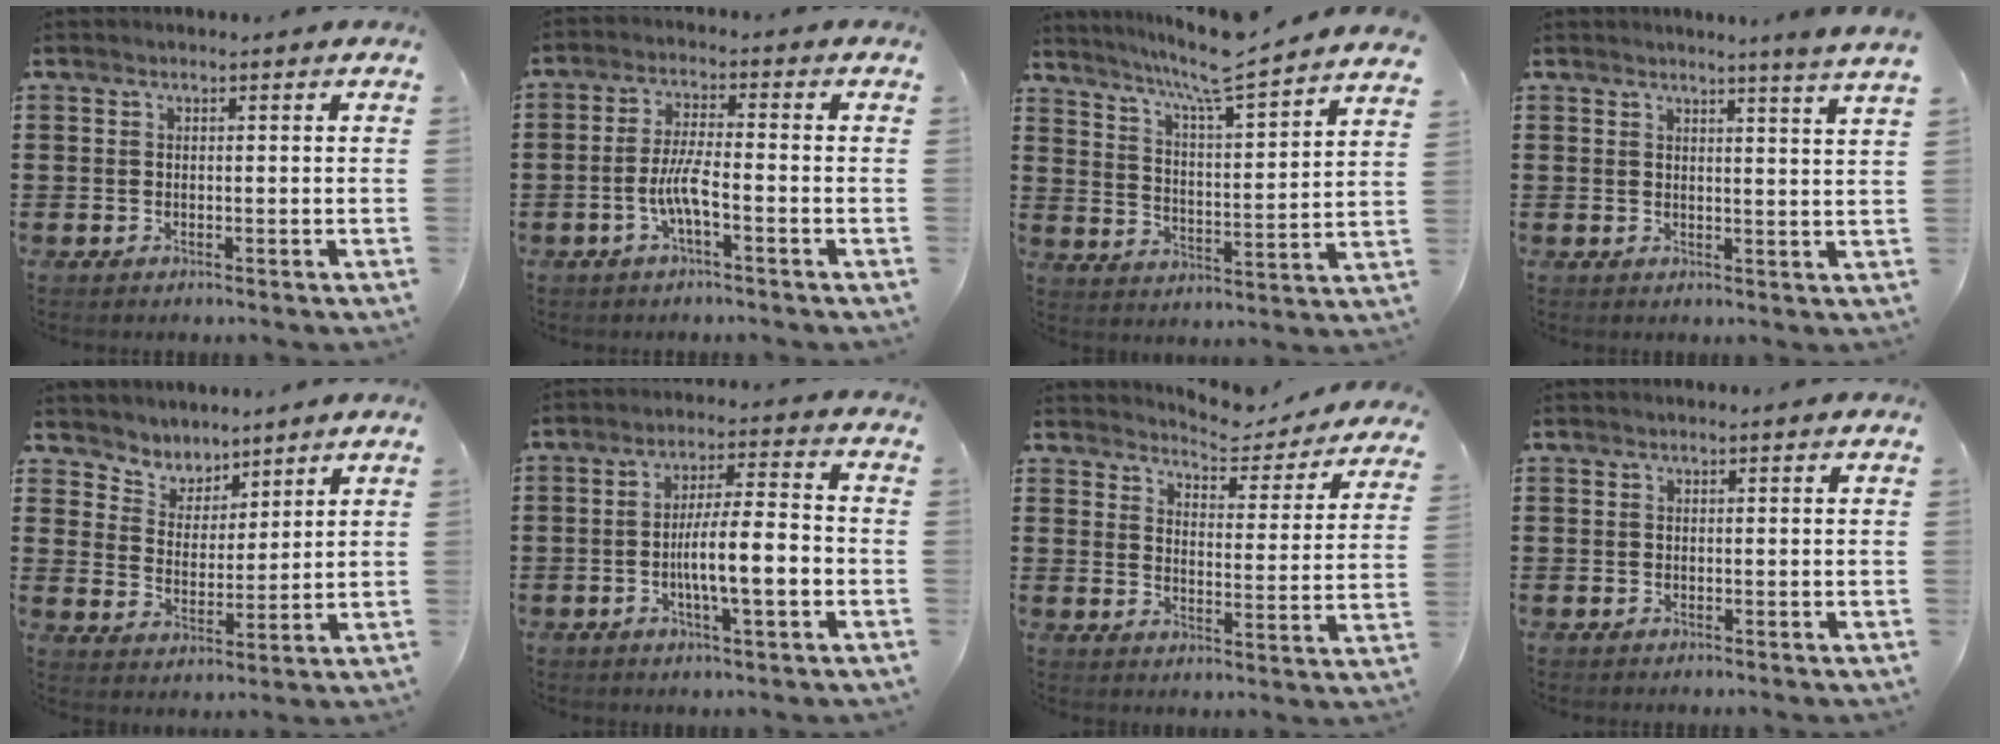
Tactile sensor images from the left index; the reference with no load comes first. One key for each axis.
{"total": 5.3, "fx": -2.1, "fy": 1.0, "fz": 4.8, "tx": -0.110, "ty": -0.004, "tz": -0.048}
{"total": 7.2, "fx": 6.5, "fy": -0.4, "fz": 3.2, "tx": -0.089, "ty": -0.052, "tz": 0.103}
{"total": 3.1, "fx": 2.7, "fy": -1.3, "fz": 0.9, "tx": -0.025, "ty": -0.017, "tz": 0.046}
{"total": 4.7, "fx": 4.1, "fy": 2.2, "fz": -0.6, "tx": -0.019, "ty": -0.020, "tz": 0.074}
{"total": 8.2, "fx": -2.0, "fy": 1.5, "fz": 7.8, "tx": -0.124, "ty": 0.003, "tz": -0.039}
{"total": 4.4, "fx": 4.4, "fy": 0.3, "fz": 0.6, "tx": -0.025, "ty": -0.044, "tz": 0.068}
{"total": 0.0}